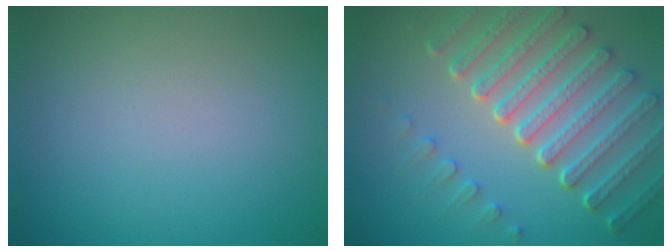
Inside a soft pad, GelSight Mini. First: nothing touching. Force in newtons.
{"total": 7.2, "press": 5.4, "slide": 4.7}